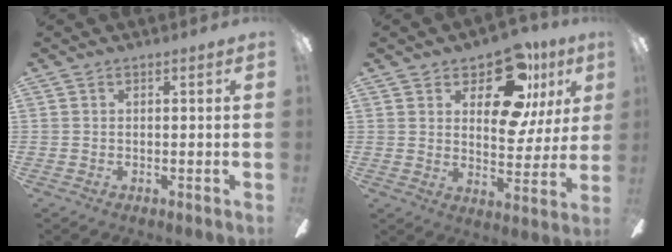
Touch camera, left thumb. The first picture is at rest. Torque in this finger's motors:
{"motor_torque": [0.25, 0.23, 0.05, -0.06, 0.03]}